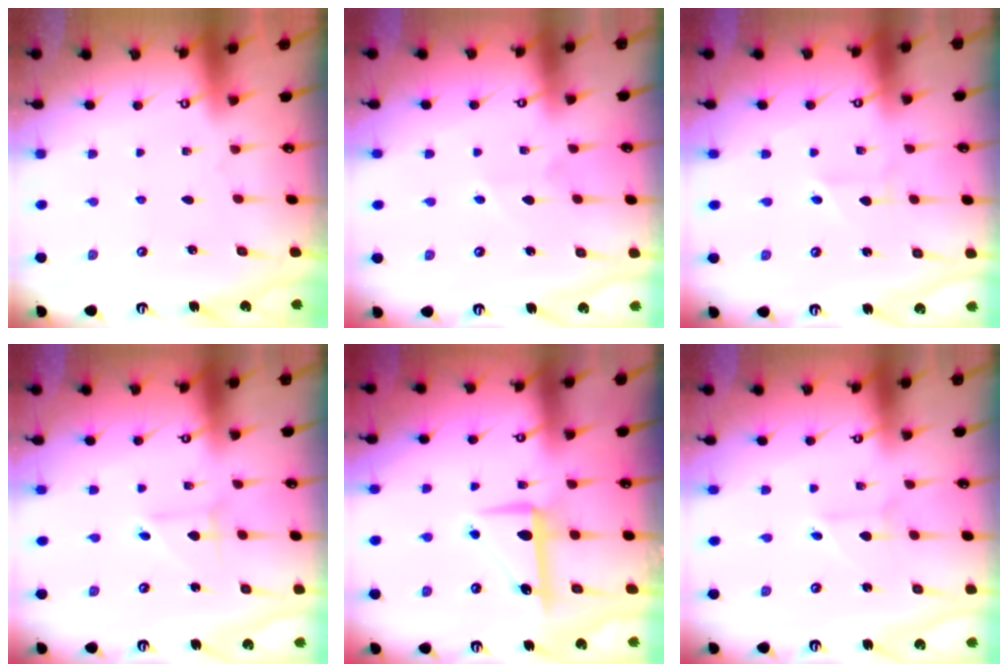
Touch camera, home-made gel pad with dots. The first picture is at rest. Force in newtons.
{"total": 4.5, "press": 4.5, "slide": 0.5}
{"total": 2.0, "press": 1.7, "slide": 1.0}
{"total": 2.2, "press": 2.2, "slide": 0.1}
{"total": 8.7, "press": 8.6, "slide": 1.1}
{"total": 1.8, "press": 1.8, "slide": 0.2}